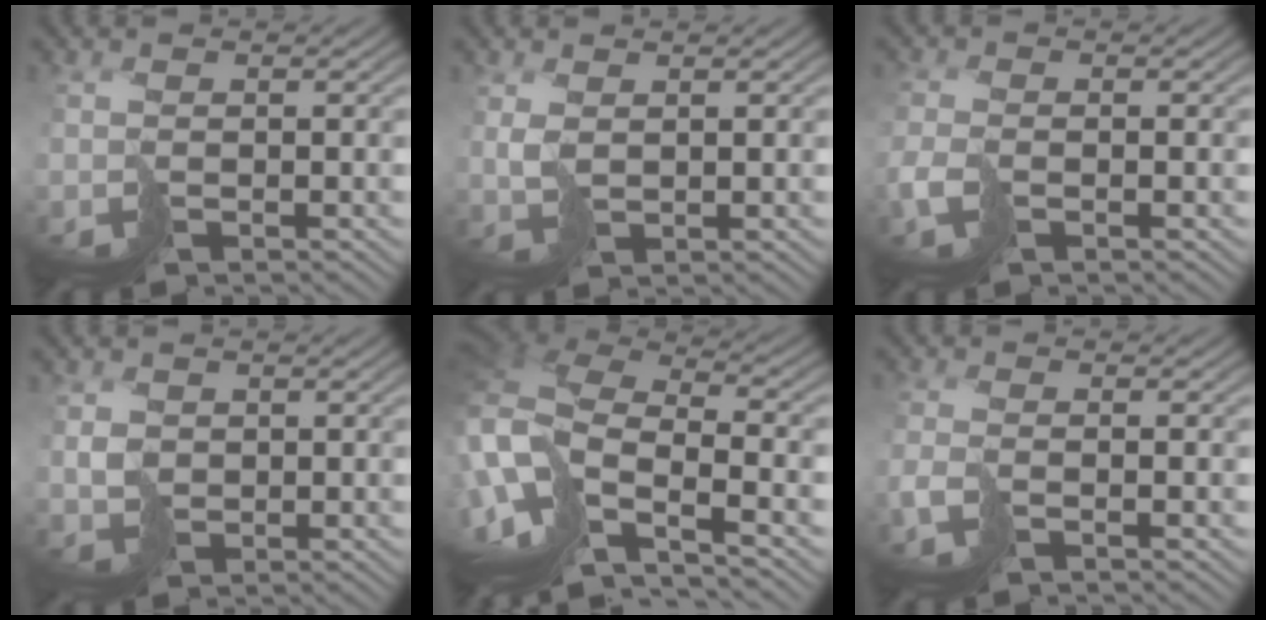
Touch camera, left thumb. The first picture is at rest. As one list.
[{"total": 2.1, "force": [1.4, 1.0, 1.2], "torque": [-0.033, 0.001, 0.038]}, {"total": 3.0, "force": [-1.1, 1.7, 2.2], "torque": [-0.059, -0.010, -0.024]}, {"total": 2.3, "force": [1.1, 2.0, 0.4], "torque": [-0.007, -0.002, 0.027]}, {"total": 14.6, "force": [-4.7, 7.5, 11.6], "torque": [-0.289, -0.027, -0.063]}, {"total": 2.9, "force": [-1.5, 1.1, 2.2], "torque": [-0.055, -0.009, -0.038]}]